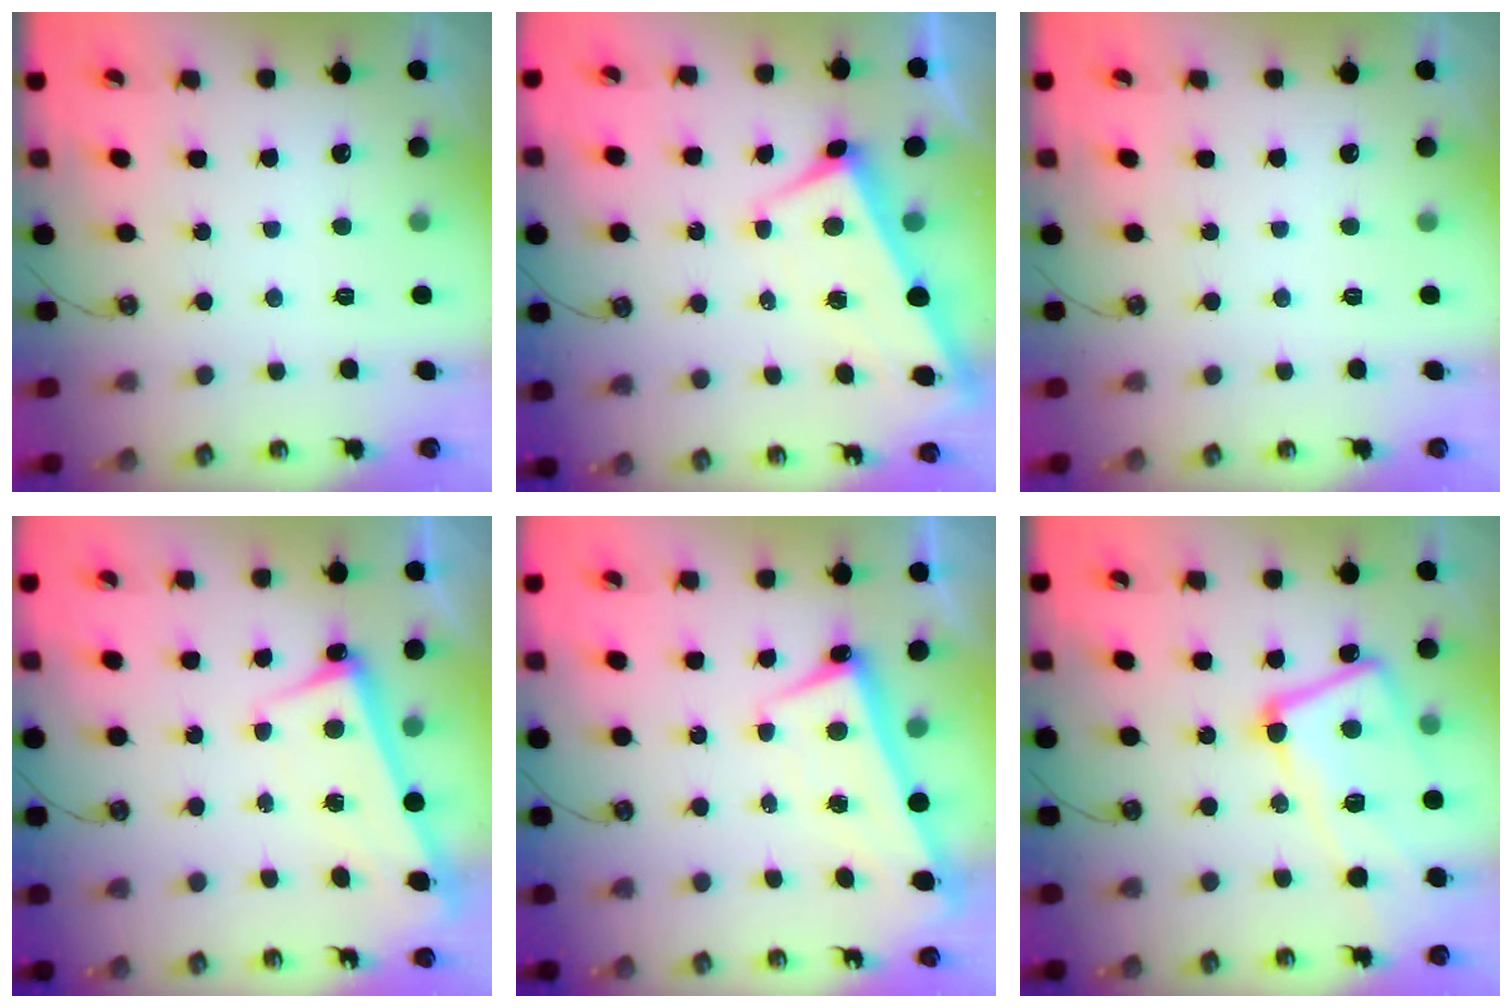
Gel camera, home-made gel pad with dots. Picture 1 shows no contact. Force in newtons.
{"total": 1.6, "press": 1.3, "slide": 1.0}
{"total": 0.0}
{"total": 2.6, "press": 2.4, "slide": 0.9}
{"total": 2.7, "press": 2.6, "slide": 0.8}
{"total": 12.5, "press": 12.4, "slide": 2.0}